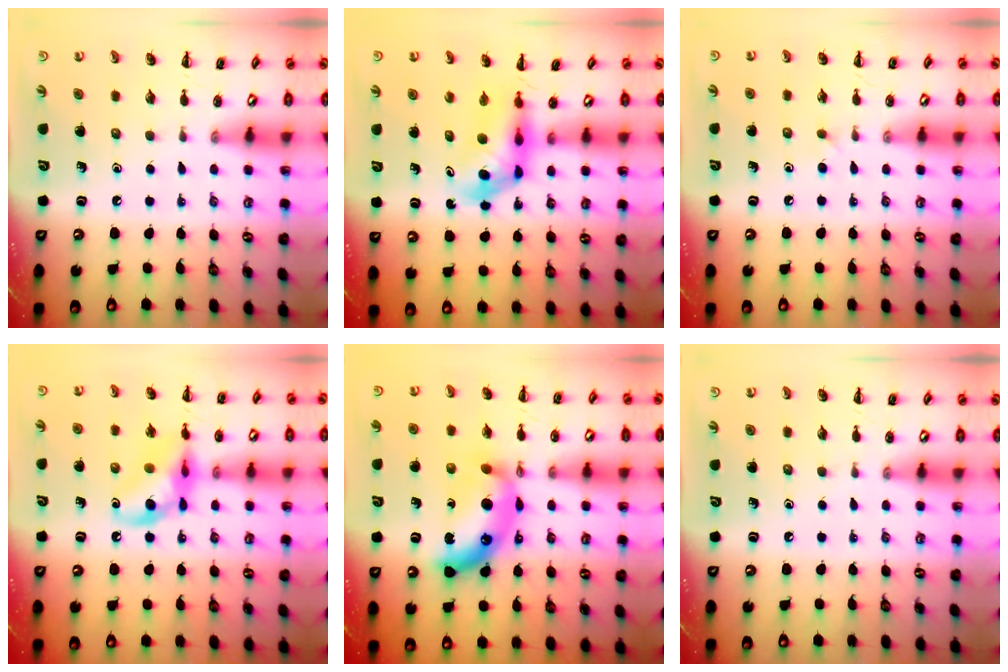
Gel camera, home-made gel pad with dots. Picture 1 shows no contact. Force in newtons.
{"total": 4.8, "press": 4.7, "slide": 0.6}
{"total": 2.2, "press": 2.0, "slide": 1.0}
{"total": 12.3, "press": 12.1, "slide": 2.2}
{"total": 15.6, "press": 15.6, "slide": 0.5}
{"total": 0.0}